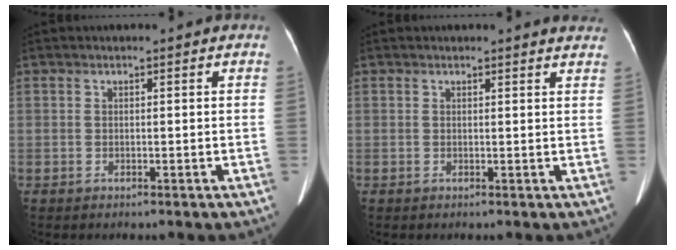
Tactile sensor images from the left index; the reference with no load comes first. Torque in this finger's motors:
{"motor_torque": [0.12, -0.25, -0.02, 0.03]}